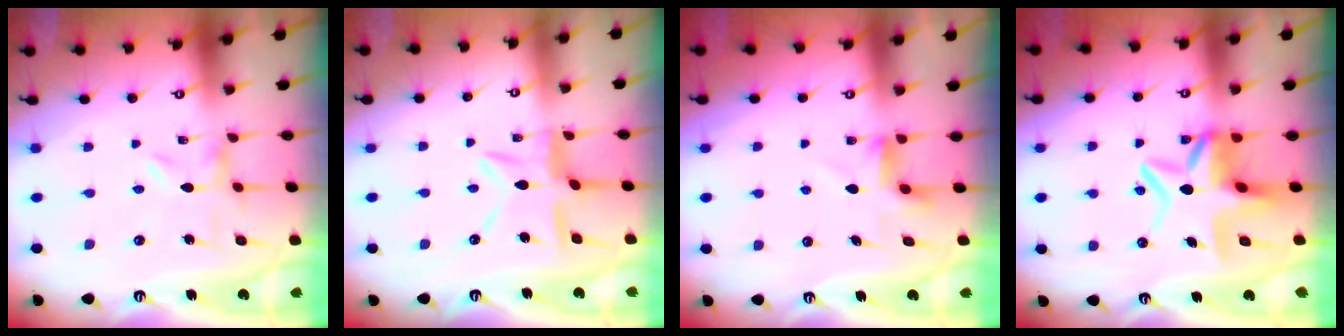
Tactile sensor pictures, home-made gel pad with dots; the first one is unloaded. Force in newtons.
{"total": 10.6, "press": 10.6, "slide": 0.9}
{"total": 4.6, "press": 4.5, "slide": 1.2}
{"total": 10.2, "press": 9.9, "slide": 2.1}